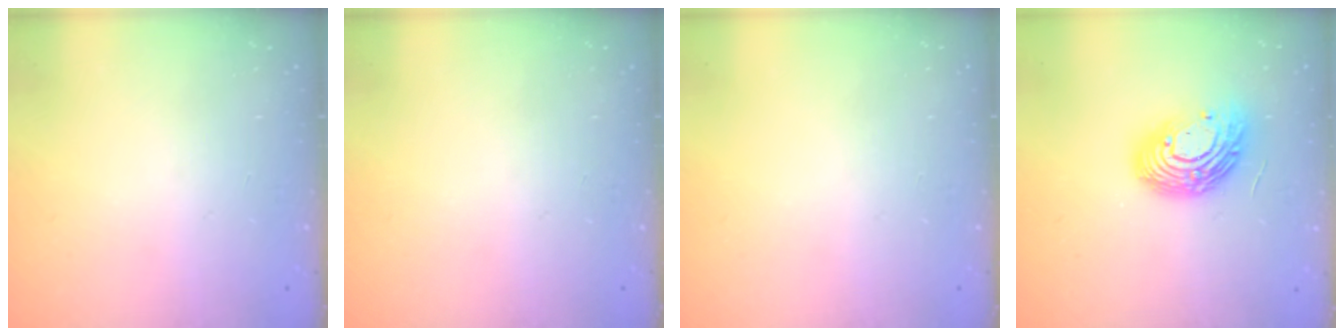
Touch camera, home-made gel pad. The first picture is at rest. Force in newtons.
{"total": 0.0}
{"total": 0.0}
{"total": 13.7, "press": 13.7, "slide": 0.5}